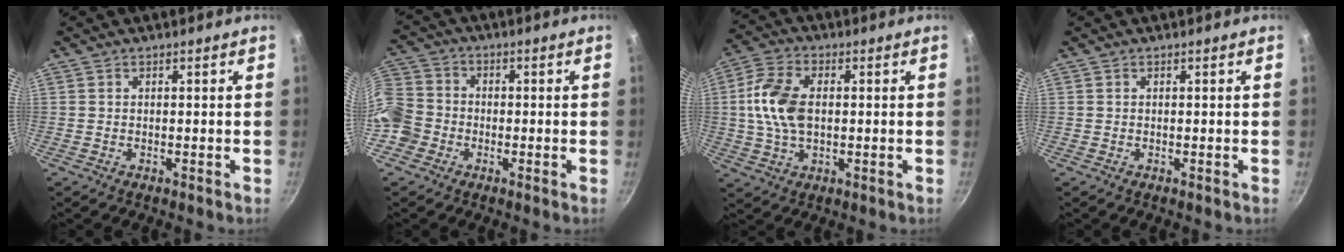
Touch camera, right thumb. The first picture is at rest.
{"total": 10.0, "force": [-3.4, 8.4, 4.2], "torque": [-0.069, 0.035, -0.085]}
{"total": 11.1, "force": [0.7, 6.8, 8.8], "torque": [-0.169, 0.016, 0.005]}
{"total": 0.0}